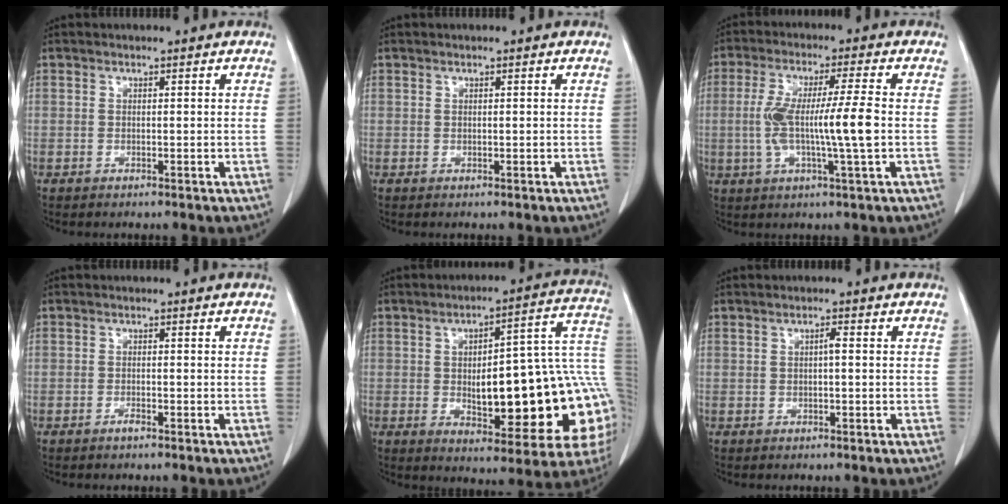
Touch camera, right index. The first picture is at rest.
{"total": 0.0}
{"total": 10.2, "force": [-0.8, 0.0, 10.2], "torque": [-0.200, 0.004, -0.018]}
{"total": 0.9, "force": [-0.7, 0.1, 0.5], "torque": [-0.011, 0.000, -0.013]}
{"total": 23.2, "force": [-1.8, 6.0, 22.3], "torque": [-0.228, 0.029, -0.012]}
{"total": 1.0, "force": [-0.1, 0.1, 1.0], "torque": [-0.015, 0.002, -0.001]}